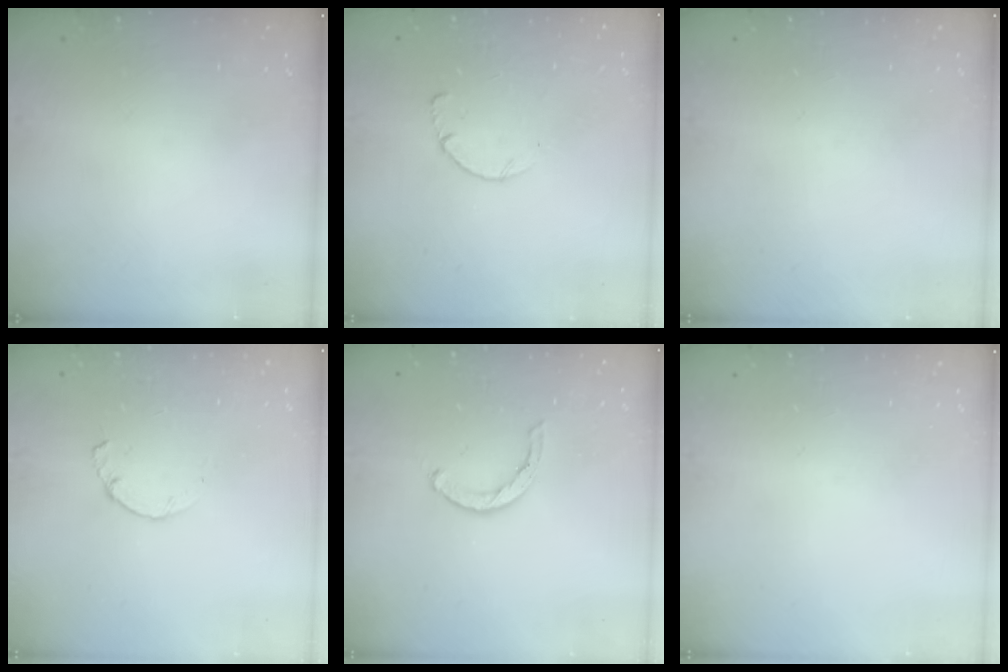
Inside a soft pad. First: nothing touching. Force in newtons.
{"total": 2.6, "press": 2.5, "slide": 0.3}
{"total": 0.0}
{"total": 2.2, "press": 2.2, "slide": 0.2}
{"total": 3.5, "press": 3.5, "slide": 0.3}
{"total": 0.0}